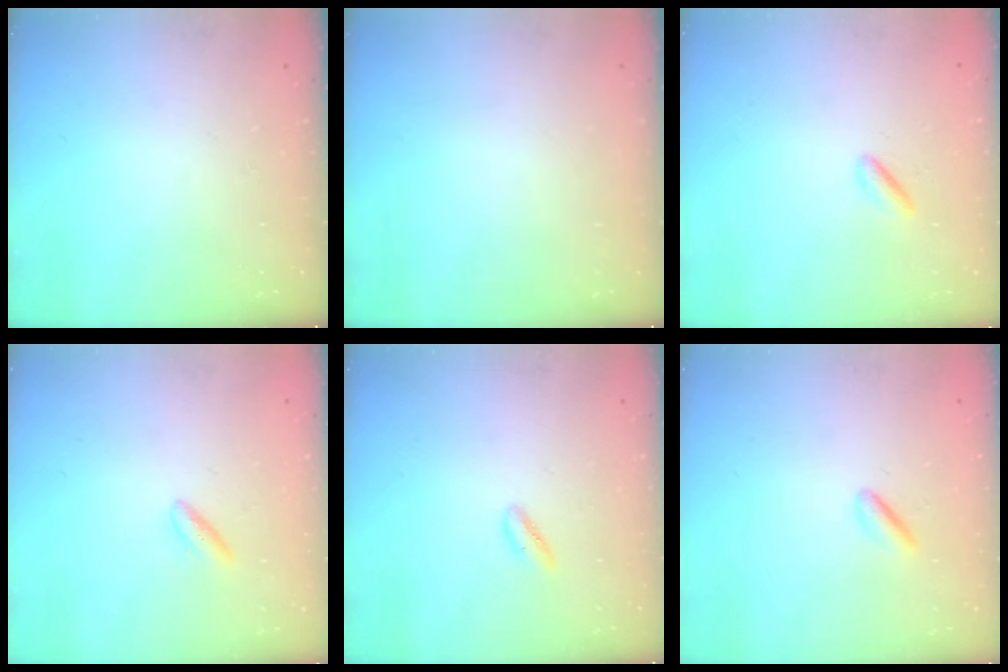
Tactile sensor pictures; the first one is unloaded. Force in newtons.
{"total": 0.0}
{"total": 1.9, "press": 1.7, "slide": 0.7}
{"total": 2.9, "press": 2.6, "slide": 1.4}
{"total": 4.4, "press": 4.1, "slide": 1.4}
{"total": 1.8, "press": 1.6, "slide": 0.8}